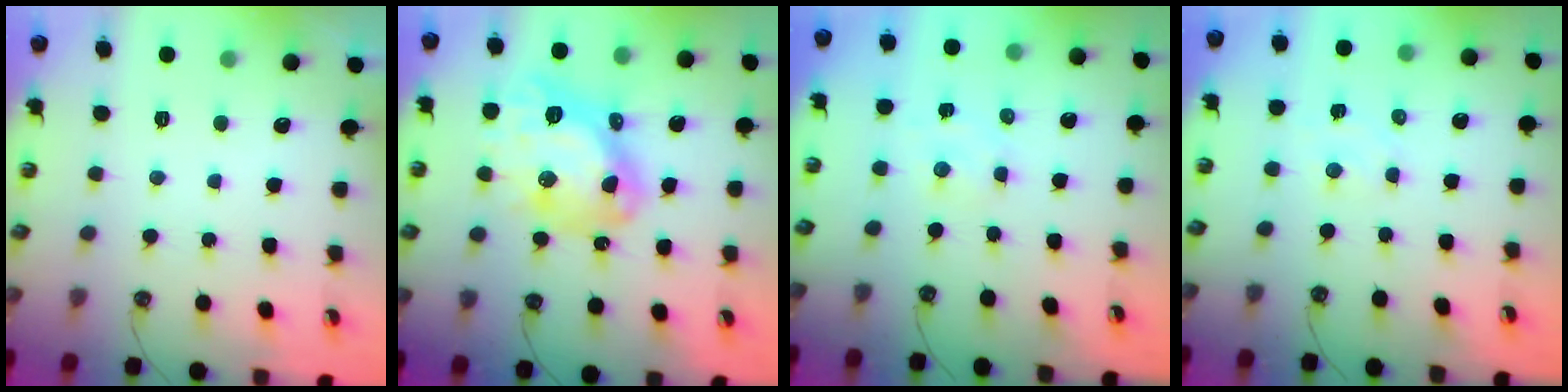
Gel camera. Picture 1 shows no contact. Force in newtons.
{"total": 18.4, "press": 18.3, "slide": 1.9}
{"total": 2.7, "press": 2.7, "slide": 0.4}
{"total": 3.6, "press": 3.6, "slide": 0.6}